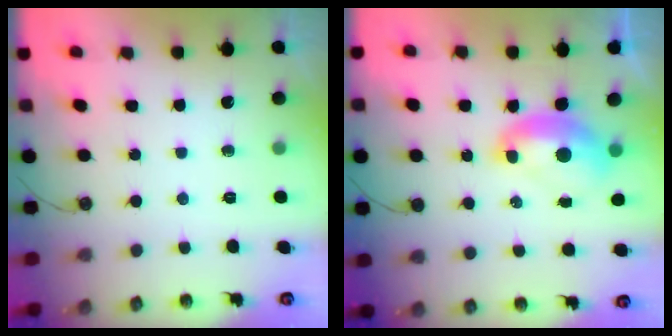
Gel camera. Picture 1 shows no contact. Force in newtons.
{"total": 2.3, "press": 2.2, "slide": 0.6}